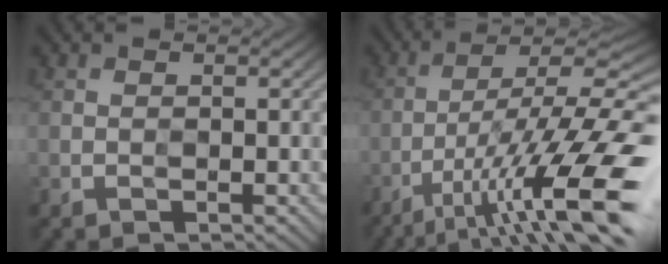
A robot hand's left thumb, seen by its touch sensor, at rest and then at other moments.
{"total": 16.6, "force": [-7.8, 4.1, 14.1], "torque": [-0.235, -0.001, -0.136]}